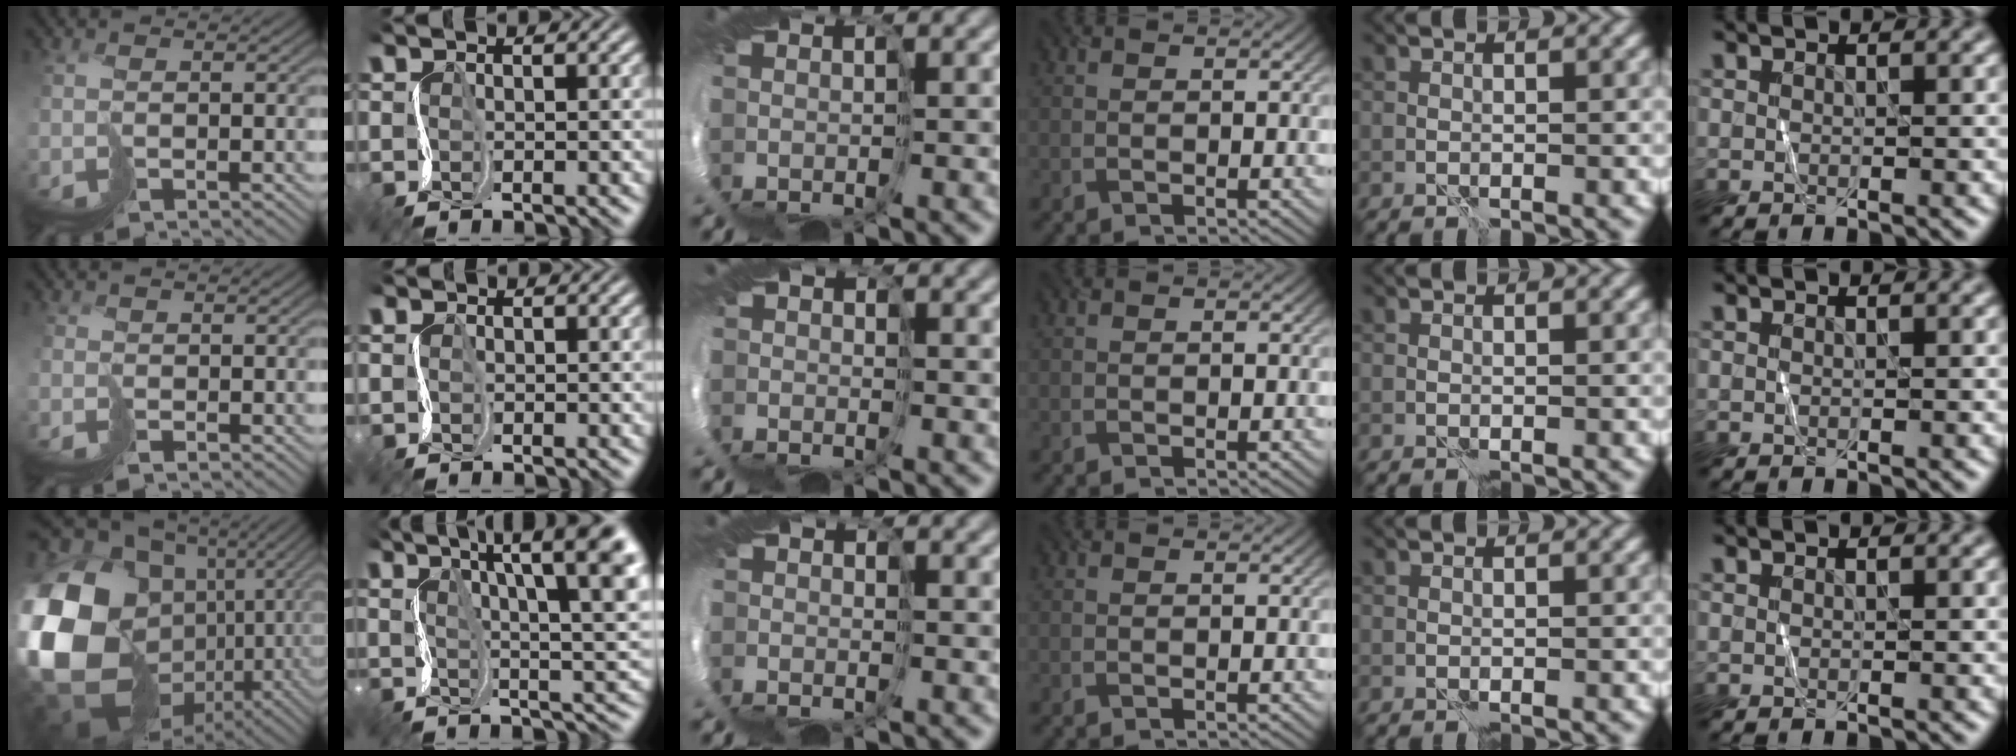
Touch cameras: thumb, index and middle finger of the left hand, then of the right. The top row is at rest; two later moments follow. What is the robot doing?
{"motion": "cut", "object": "paper bag"}